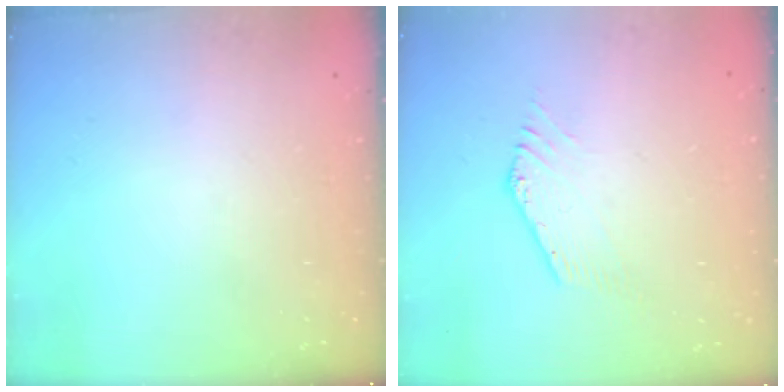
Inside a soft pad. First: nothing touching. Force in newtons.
{"total": 1.3, "press": 1.3, "slide": 0.1}